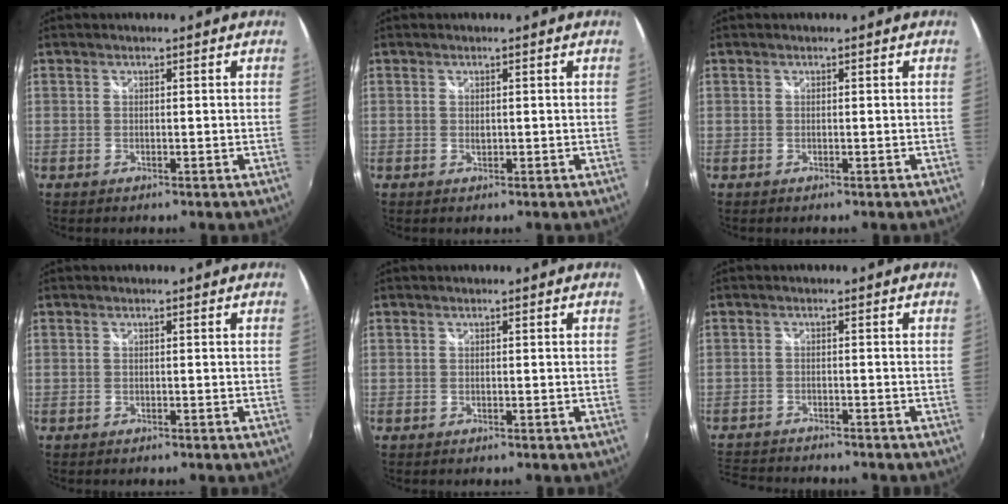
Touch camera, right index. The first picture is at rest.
{"total": 0.5, "force": [0.2, 0.4, 0.3], "torque": [-0.004, -0.001, 0.003]}
{"total": 0.0}
{"total": 0.0}
{"total": 0.0}
{"total": 7.8, "force": [-7.4, 1.4, 2.1], "torque": [-0.070, -0.015, -0.130]}